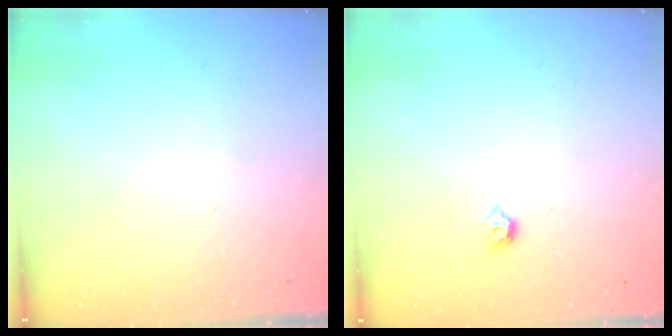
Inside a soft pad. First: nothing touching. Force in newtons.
{"total": 4.0, "press": 4.0, "slide": 0.8}